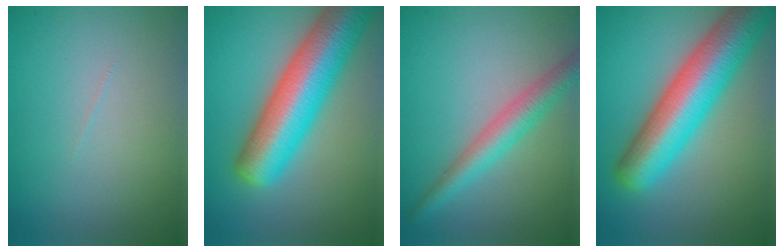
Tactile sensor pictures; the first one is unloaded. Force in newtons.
{"total": 10.8, "press": 10.8, "slide": 0.4}
{"total": 3.7, "press": 3.7, "slide": 0.1}
{"total": 10.3, "press": 10.3, "slide": 0.4}